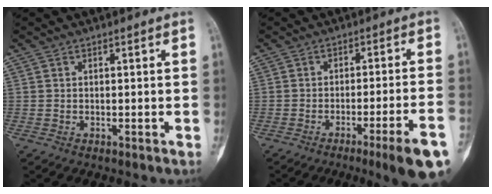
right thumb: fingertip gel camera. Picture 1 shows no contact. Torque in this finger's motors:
{"motor_torque": [1.56, 0.84, 0.70, -0.86, 0.06]}